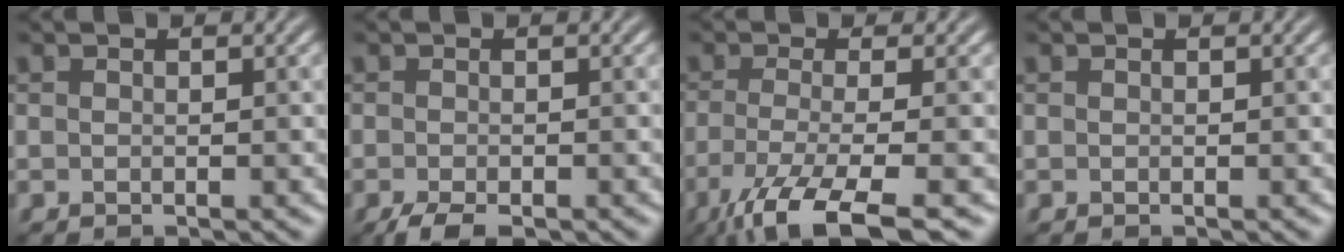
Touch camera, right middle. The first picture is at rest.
{"total": 2.8, "force": [-1.9, 0.9, 1.8], "torque": [-0.033, -0.004, -0.033]}
{"total": 7.6, "force": [-4.2, 1.9, 6.0], "torque": [-0.104, -0.012, -0.085]}
{"total": 0.0}